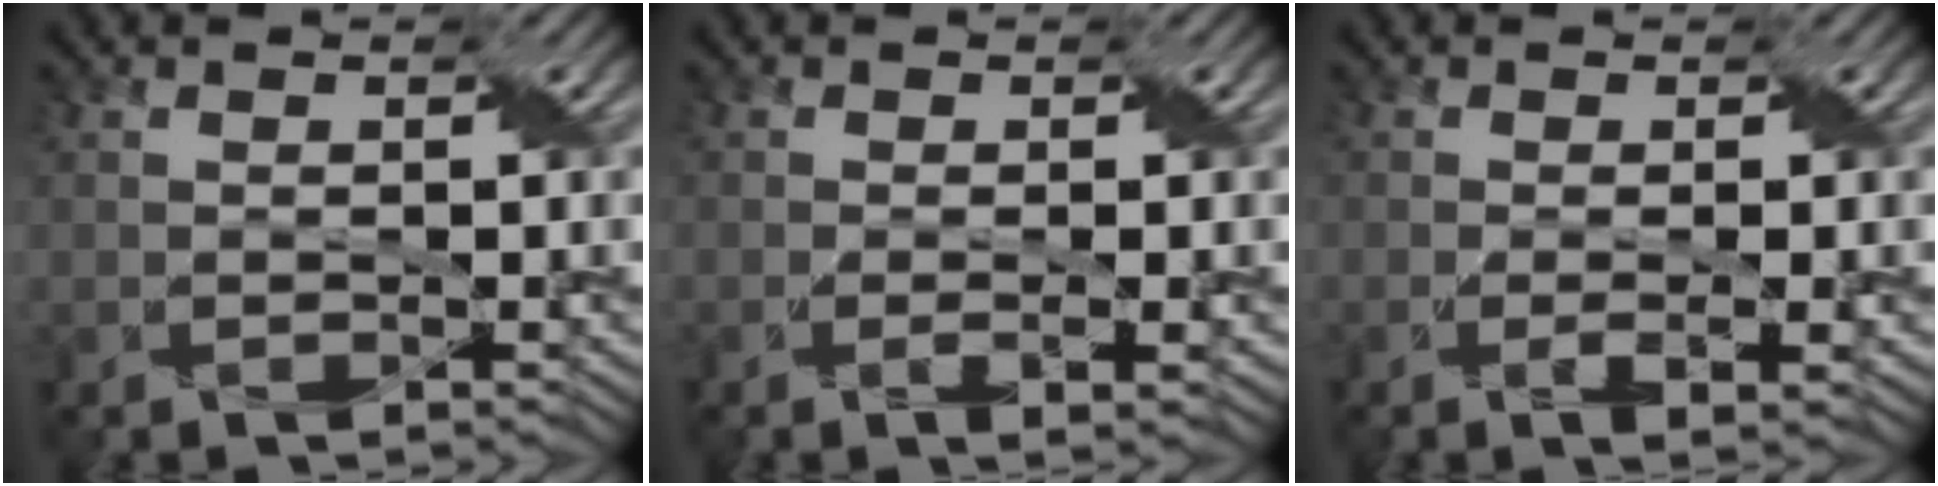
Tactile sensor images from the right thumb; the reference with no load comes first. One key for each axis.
{"total": 1.7, "fx": -0.4, "fy": 0.3, "fz": 1.7, "tx": -0.034, "ty": -0.001, "tz": -0.008}
{"total": 2.1, "fx": -0.4, "fy": 0.4, "fz": 2.0, "tx": -0.041, "ty": -0.002, "tz": -0.008}